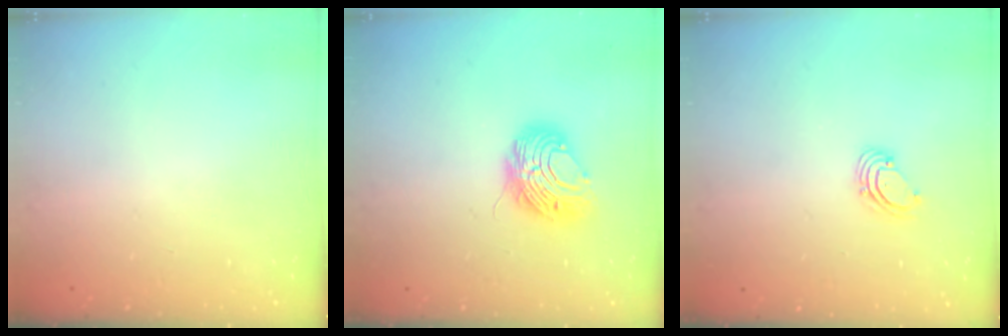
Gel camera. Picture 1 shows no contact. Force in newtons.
{"total": 9.1, "press": 9.1, "slide": 0.6}
{"total": 1.6, "press": 1.6, "slide": 0.1}